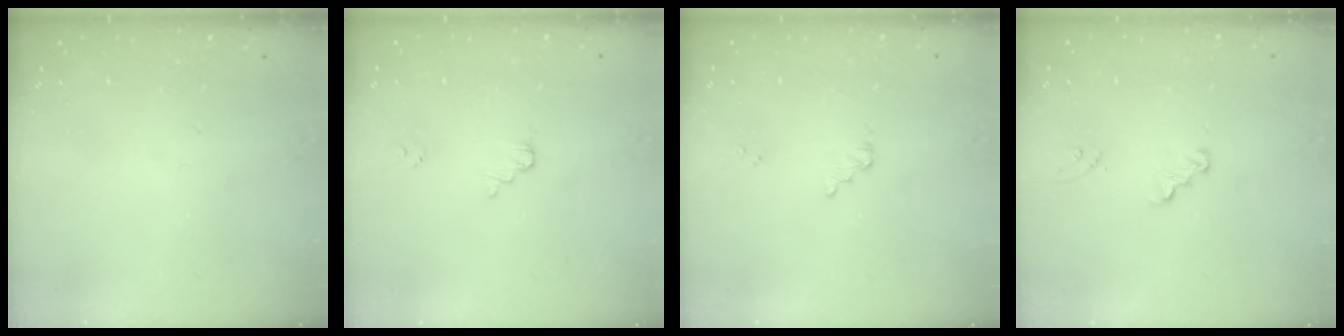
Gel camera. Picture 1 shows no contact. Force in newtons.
{"total": 1.5, "press": 1.5, "slide": 0.1}
{"total": 2.5, "press": 2.5, "slide": 0.1}
{"total": 2.3, "press": 2.3, "slide": 0.2}